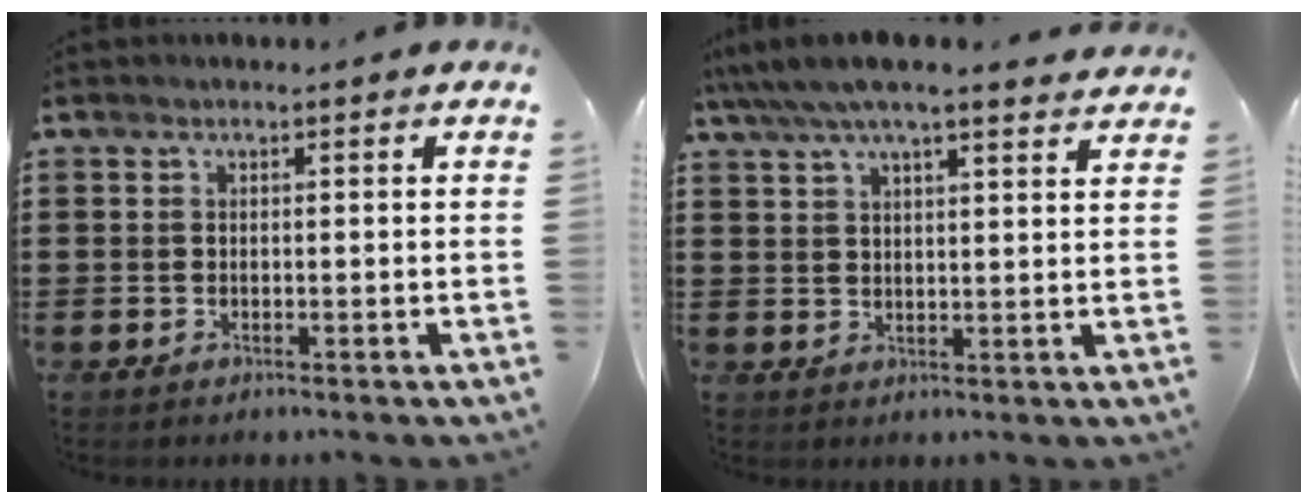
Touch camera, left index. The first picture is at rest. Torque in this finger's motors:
{"motor_torque": [1.26, -0.87, -0.03, -0.18]}